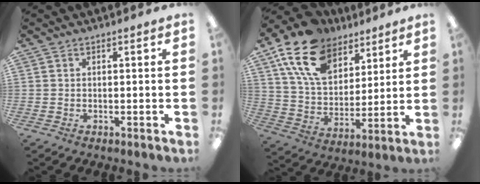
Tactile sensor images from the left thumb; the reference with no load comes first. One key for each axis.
{"total": 17.5, "fx": 11.0, "fy": 10.7, "fz": 8.4, "tx": -0.168, "ty": -0.042, "tz": 0.204}